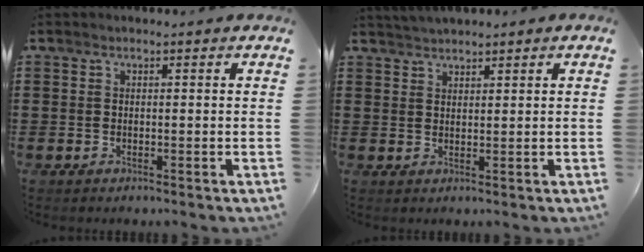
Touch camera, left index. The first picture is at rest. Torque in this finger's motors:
{"motor_torque": [1.10, -1.04, 0.47, 0.14]}